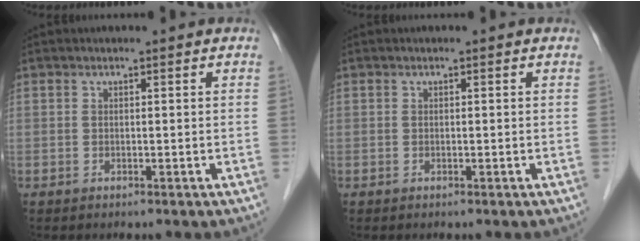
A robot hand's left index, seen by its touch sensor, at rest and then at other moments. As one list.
[{"total": 0.0}]